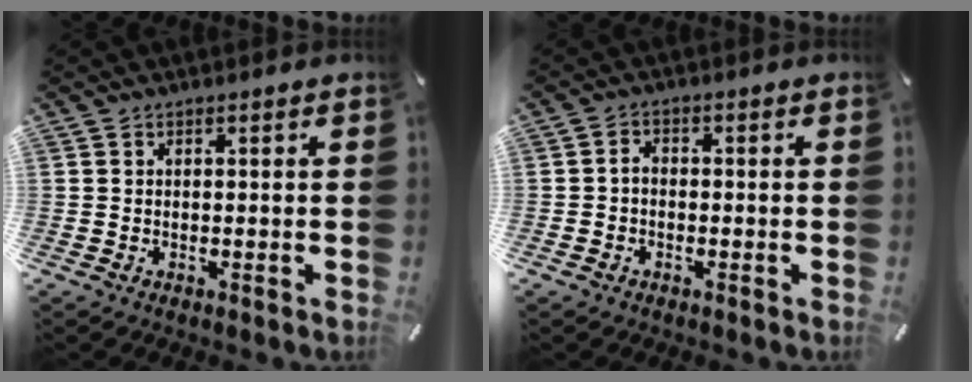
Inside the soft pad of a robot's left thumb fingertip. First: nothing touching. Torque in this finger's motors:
{"motor_torque": [0.15, -0.30, 0.03, -0.11, -0.03]}